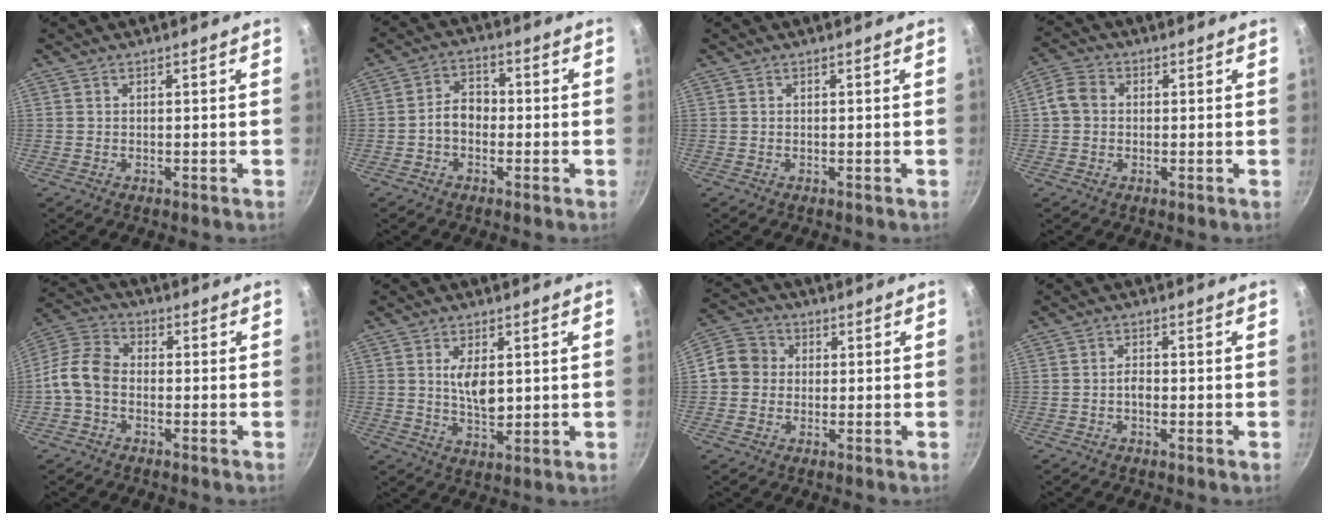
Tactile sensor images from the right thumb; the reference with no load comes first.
{"total": 5.4, "force": [-1.2, 4.0, 3.4], "torque": [-0.034, 0.026, -0.029]}
{"total": 0.0}
{"total": 4.7, "force": [0.1, 3.9, 2.6], "torque": [-0.040, 0.010, -0.012]}
{"total": 8.2, "force": [-2.2, 5.8, 5.4], "torque": [-0.100, 0.036, -0.062]}
{"total": 6.3, "force": [1.2, 3.1, 5.3], "torque": [-0.084, -0.015, 0.026]}
{"total": 7.3, "force": [0.1, 6.6, 3.1], "torque": [-0.026, 0.016, -0.020]}
{"total": 2.0, "force": [-0.6, 1.1, 1.6], "torque": [-0.025, 0.008, -0.014]}